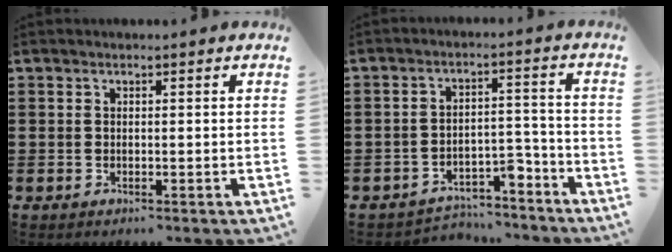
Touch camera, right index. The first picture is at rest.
{"total": 4.8, "force": [-4.4, 1.4, 1.2], "torque": [-0.022, 0.015, -0.088]}